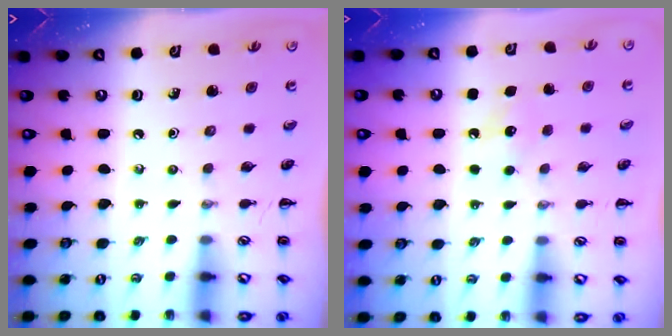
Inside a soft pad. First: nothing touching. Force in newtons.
{"total": 7.3, "press": 7.1, "slide": 1.7}